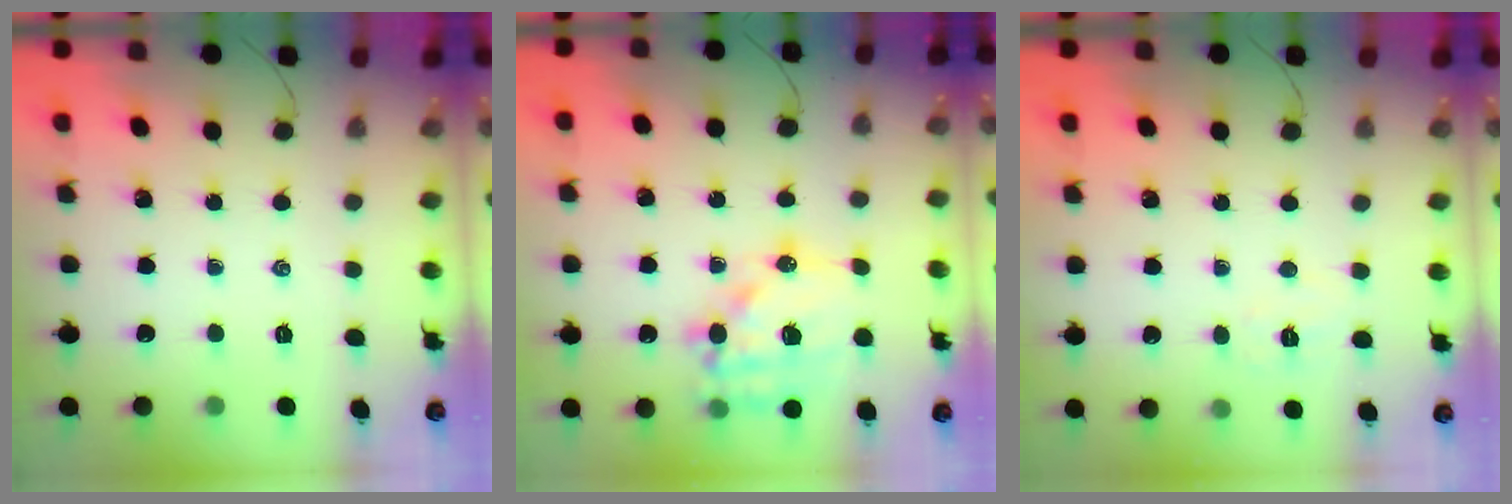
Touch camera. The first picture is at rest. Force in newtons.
{"total": 15.8, "press": 15.5, "slide": 3.1}
{"total": 4.6, "press": 4.5, "slide": 1.0}